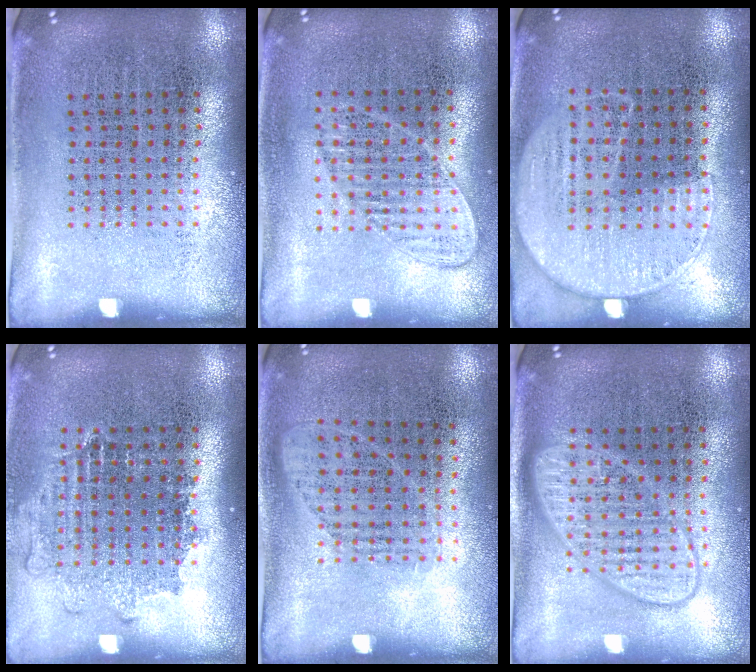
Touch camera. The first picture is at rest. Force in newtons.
{"total": 1.0, "press": 1.0, "slide": 0.3}
{"total": 1.2, "press": 1.0, "slide": 0.6}
{"total": 1.0, "press": 1.0, "slide": 0.4}
{"total": 0.9, "press": 0.8, "slide": 0.5}
{"total": 2.9, "press": 2.9, "slide": 0.4}